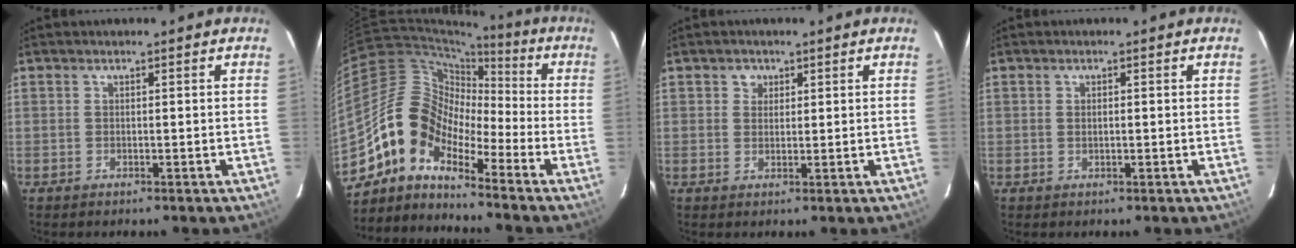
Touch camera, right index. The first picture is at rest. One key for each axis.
{"total": 10.5, "fx": -7.2, "fy": 5.6, "fz": 5.3, "tx": -0.087, "ty": 0.028, "tz": -0.162}
{"total": 2.0, "fx": 0.8, "fy": 1.8, "fz": 0.2, "tx": 0.001, "ty": 0.009, "tz": 0.011}
{"total": 0.7, "fx": 0.0, "fy": 0.4, "fz": 0.6, "tx": -0.011, "ty": 0.002, "tz": 0.000}